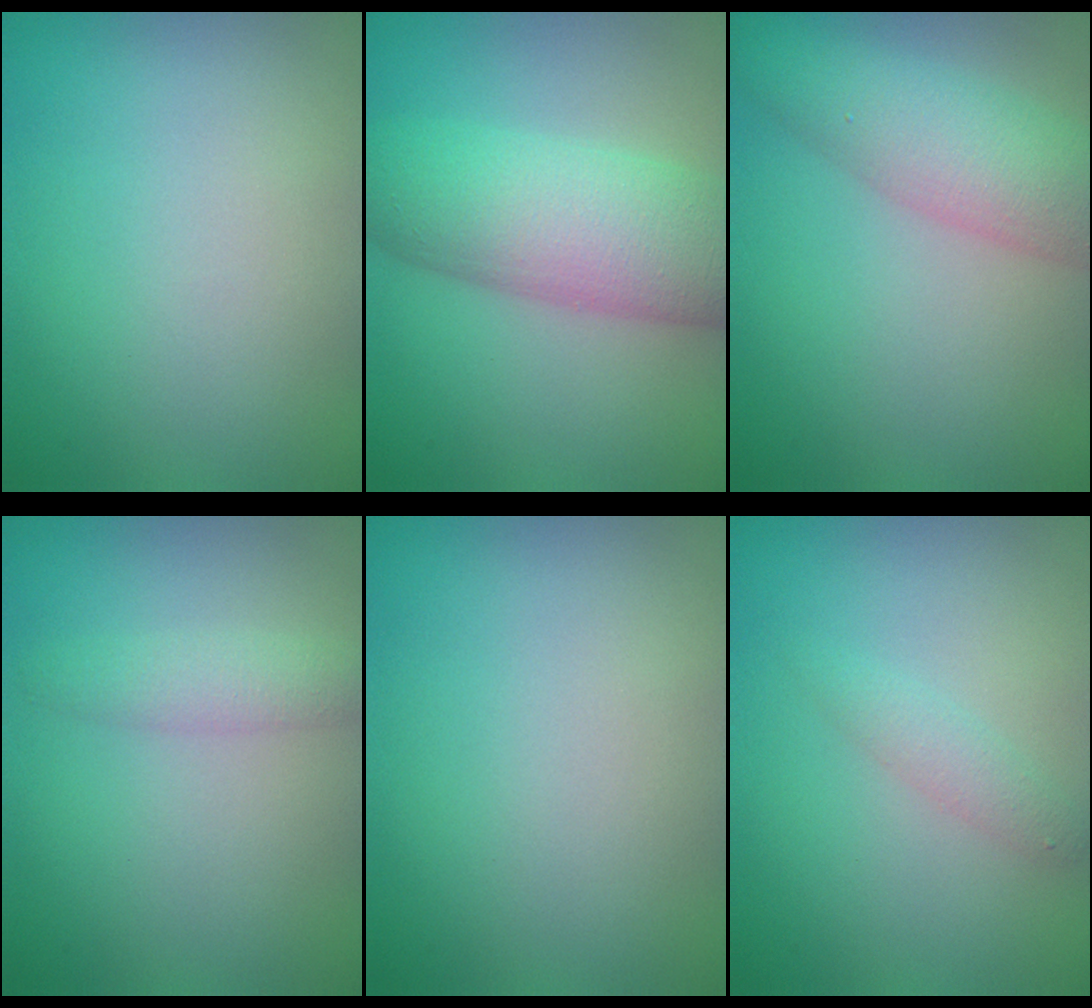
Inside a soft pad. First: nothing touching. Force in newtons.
{"total": 8.4, "press": 8.4, "slide": 0.1}
{"total": 5.3, "press": 5.3, "slide": 0.2}
{"total": 1.9, "press": 1.9, "slide": 0.1}
{"total": 0.0}
{"total": 1.4, "press": 1.4, "slide": 0.0}